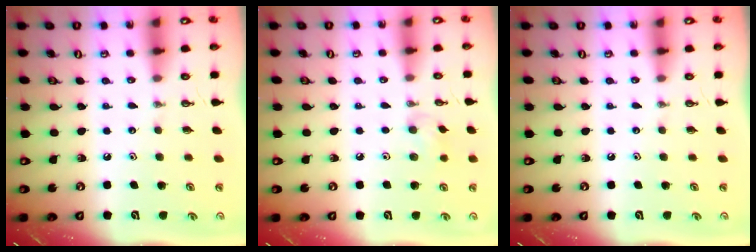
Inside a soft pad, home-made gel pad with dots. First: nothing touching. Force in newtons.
{"total": 7.4, "press": 7.3, "slide": 1.5}
{"total": 0.0}